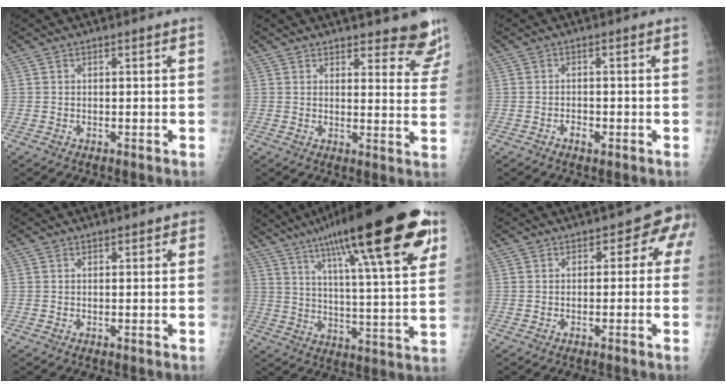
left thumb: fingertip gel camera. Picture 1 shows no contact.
{"total": 9.5, "force": [8.7, 2.8, 2.6], "torque": [0.012, -0.064, 0.082]}
{"total": 1.7, "force": [-0.9, 1.0, 1.1], "torque": [-0.016, 0.005, -0.015]}
{"total": 1.0, "force": [0.5, 0.7, 0.5], "torque": [0.008, 0.001, 0.001]}
{"total": 28.8, "force": [16.0, 5.7, 23.3], "torque": [-0.346, -0.023, 0.241]}
{"total": 4.1, "force": [0.0, 3.1, 2.7], "torque": [0.010, 0.011, -0.014]}